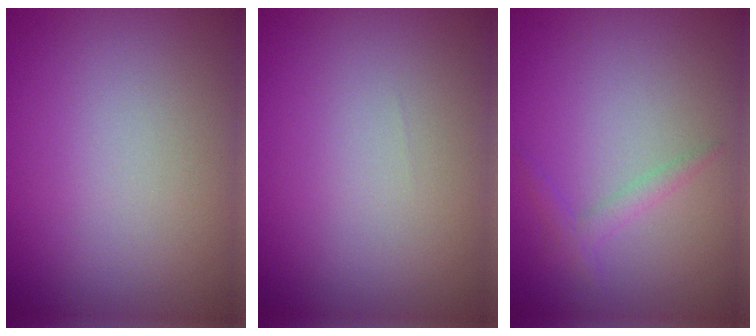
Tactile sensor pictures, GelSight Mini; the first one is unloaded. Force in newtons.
{"total": 0.0}
{"total": 1.2, "press": 1.2, "slide": 0.1}